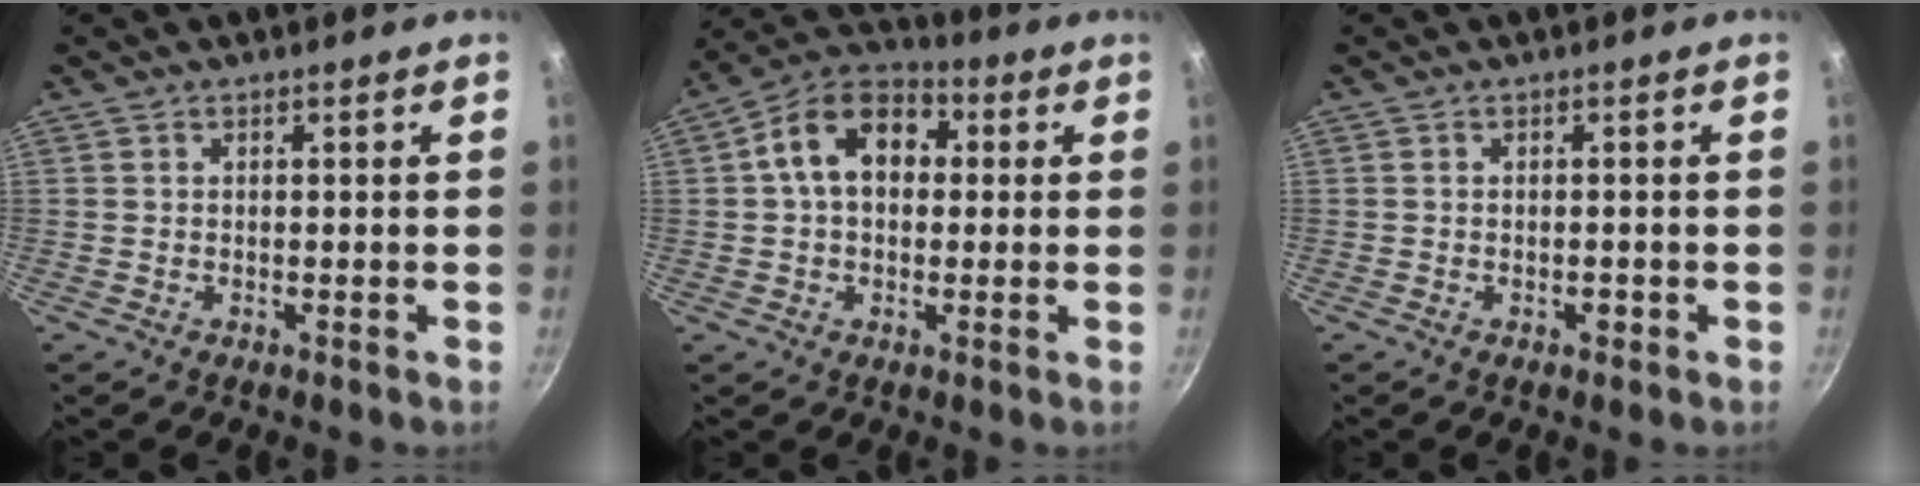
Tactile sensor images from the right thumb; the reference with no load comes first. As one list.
[{"total": 12.9, "force": [2.0, 9.1, 8.9], "torque": [-0.113, 0.030, 0.012]}, {"total": 1.2, "force": [-0.5, 0.7, 0.8], "torque": [-0.011, 0.003, -0.008]}]